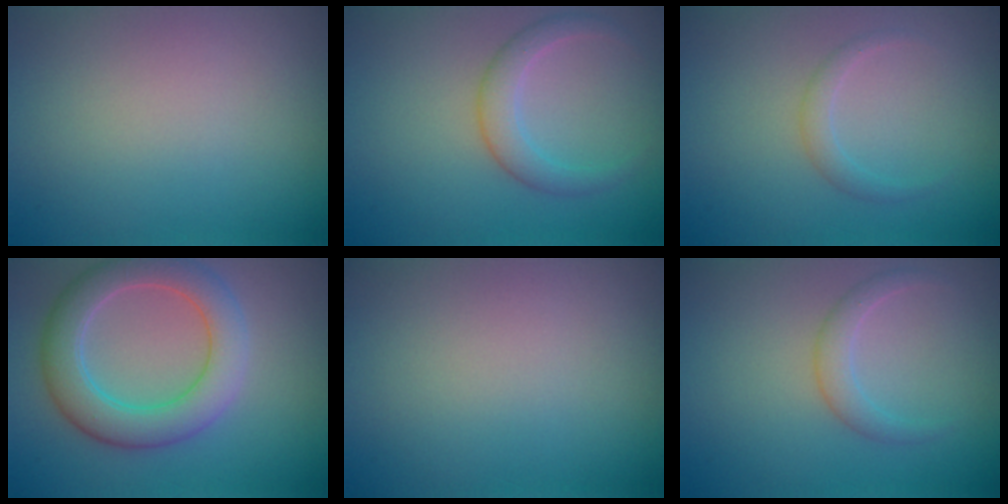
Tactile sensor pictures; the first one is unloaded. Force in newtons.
{"total": 2.5, "press": 2.5, "slide": 0.2}
{"total": 1.2, "press": 1.2, "slide": 0.0}
{"total": 5.8, "press": 5.8, "slide": 0.2}
{"total": 0.0}
{"total": 1.7, "press": 1.7, "slide": 0.1}